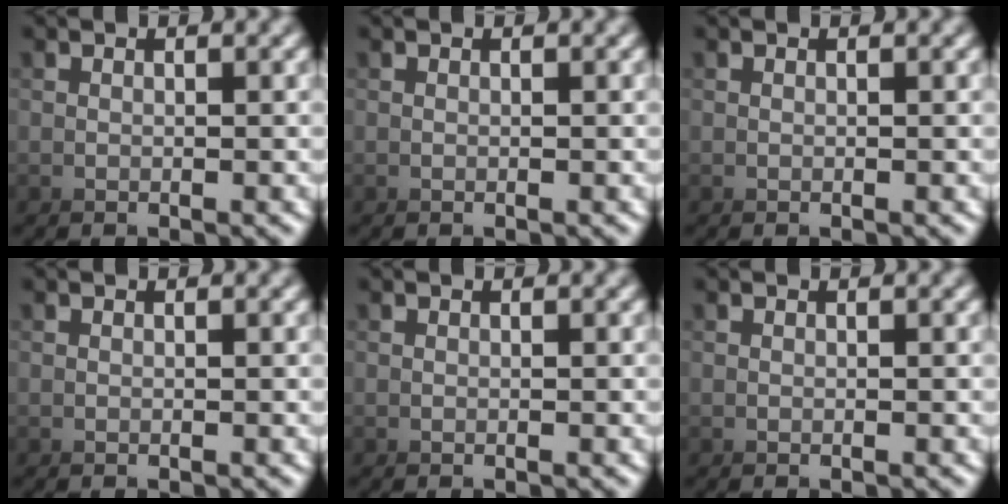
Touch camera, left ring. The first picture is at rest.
{"total": 0.0}
{"total": 0.0}
{"total": 0.0}
{"total": 0.0}
{"total": 0.0}